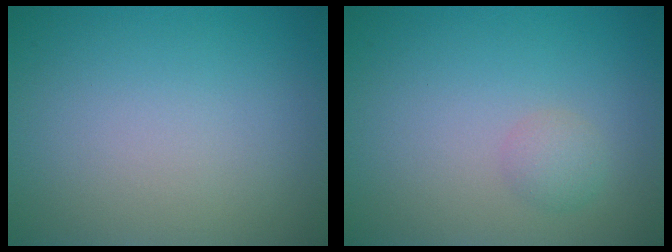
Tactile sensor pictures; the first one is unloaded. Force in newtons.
{"total": 1.3, "press": 1.3, "slide": 0.1}